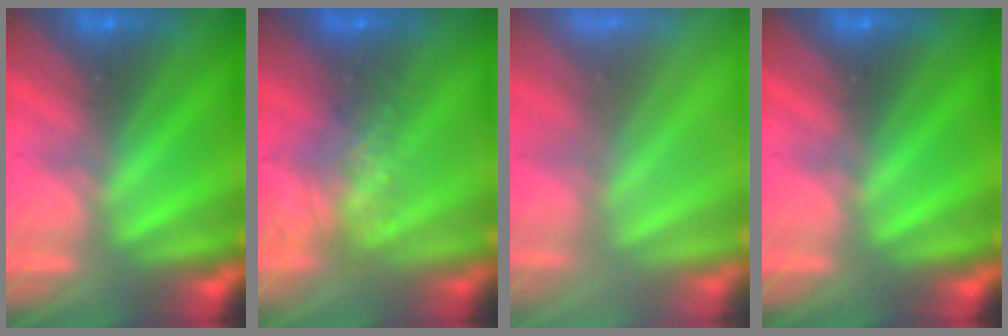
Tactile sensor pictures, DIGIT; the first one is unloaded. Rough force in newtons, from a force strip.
{"total": 7.5}
{"total": 9.2}
{"total": 0.0}